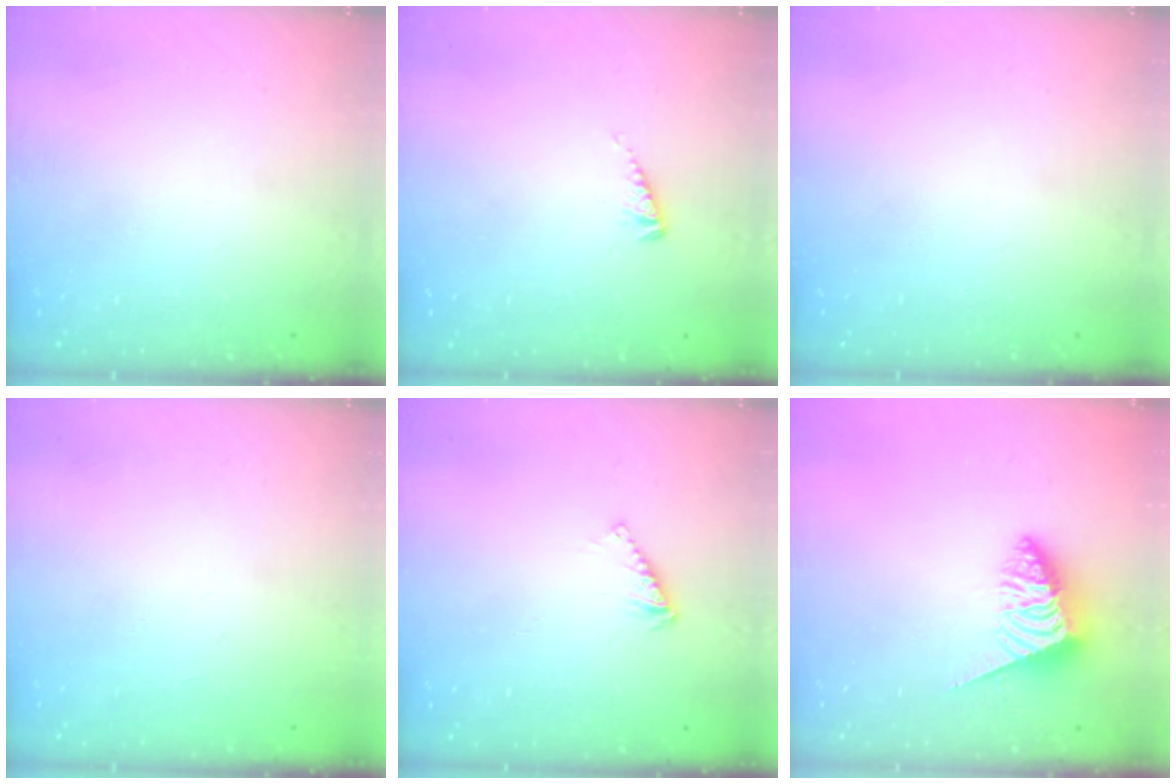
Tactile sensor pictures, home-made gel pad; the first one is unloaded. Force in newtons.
{"total": 2.7, "press": 2.7, "slide": 0.3}
{"total": 0.0}
{"total": 0.0}
{"total": 3.7, "press": 3.7, "slide": 0.4}
{"total": 4.9, "press": 4.9, "slide": 0.4}